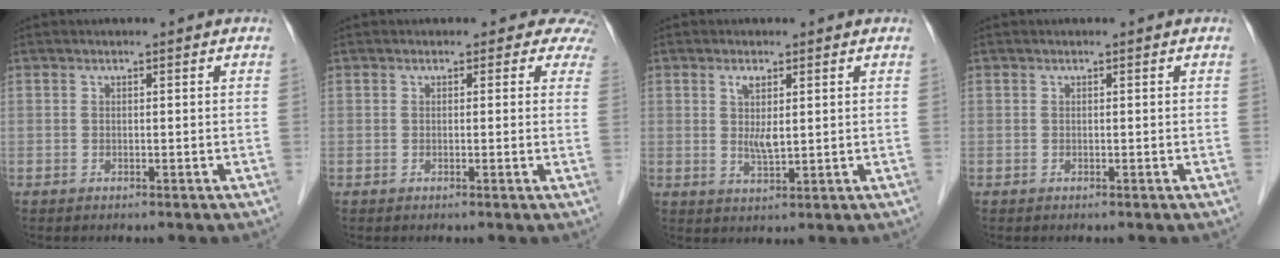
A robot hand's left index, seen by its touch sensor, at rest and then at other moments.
{"total": 4.0, "force": [3.4, 2.2, 0.0], "torque": [0.029, -0.011, 0.006]}
{"total": 3.4, "force": [0.9, 0.9, 3.2], "torque": [-0.065, 0.001, 0.021]}
{"total": 0.0}